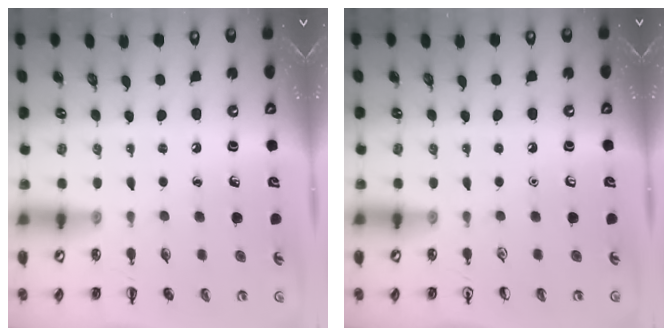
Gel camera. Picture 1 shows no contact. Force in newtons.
{"total": 0.0}